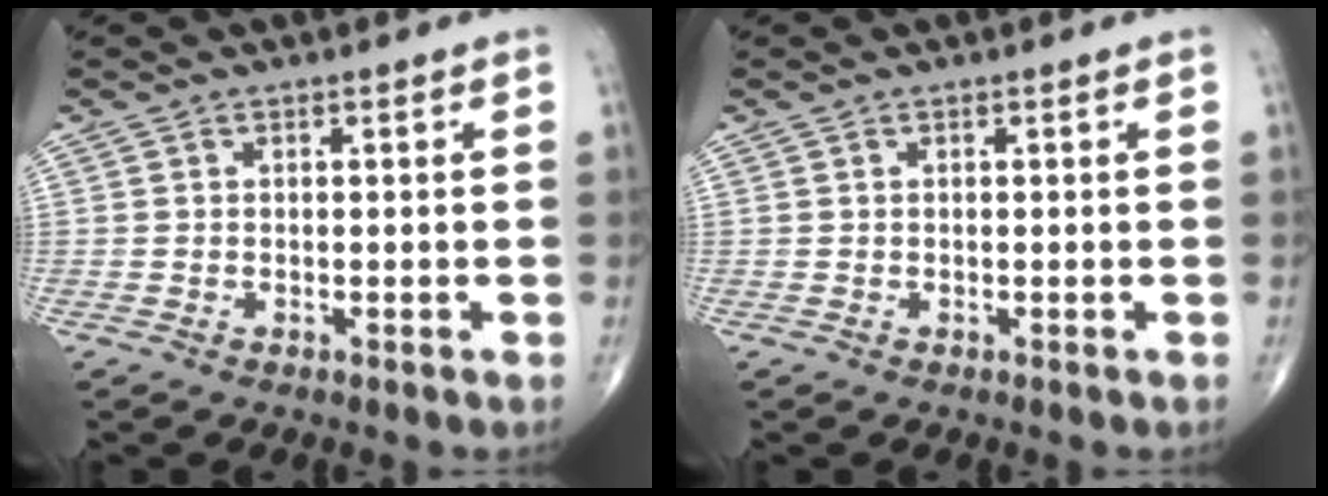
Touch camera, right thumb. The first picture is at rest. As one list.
[{"total": 0.0}]